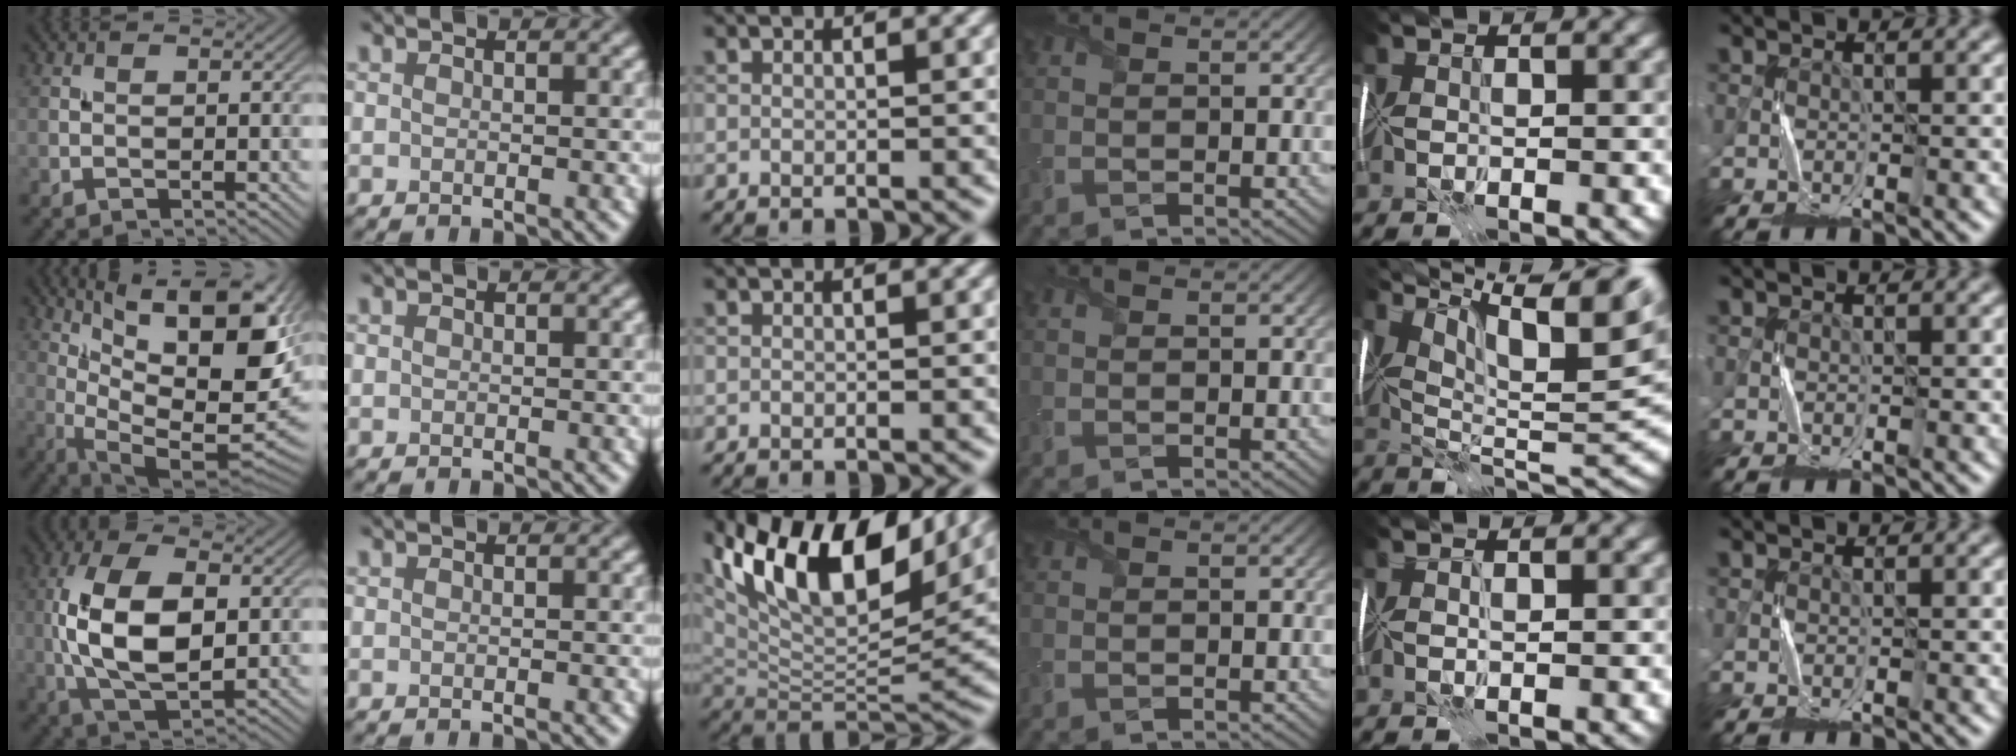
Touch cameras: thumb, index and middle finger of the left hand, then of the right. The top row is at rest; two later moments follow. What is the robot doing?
{"motion": "fold", "object": "handkerchief"}